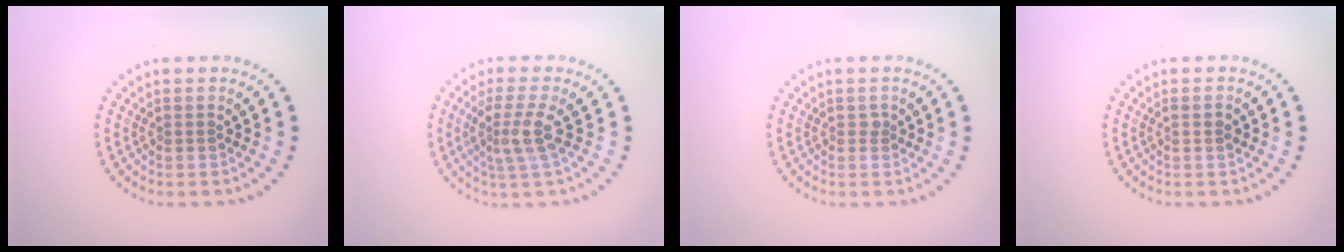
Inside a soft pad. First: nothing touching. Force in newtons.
{"total": 2.9, "press": 2.3, "slide": 1.8}
{"total": 0.5, "press": 0.3, "slide": 0.4}
{"total": 1.0, "press": 0.9, "slide": 0.3}